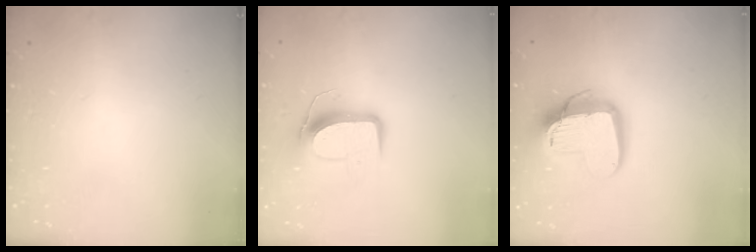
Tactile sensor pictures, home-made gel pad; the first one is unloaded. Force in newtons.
{"total": 10.0, "press": 10.0, "slide": 0.5}
{"total": 15.4, "press": 15.4, "slide": 1.6}